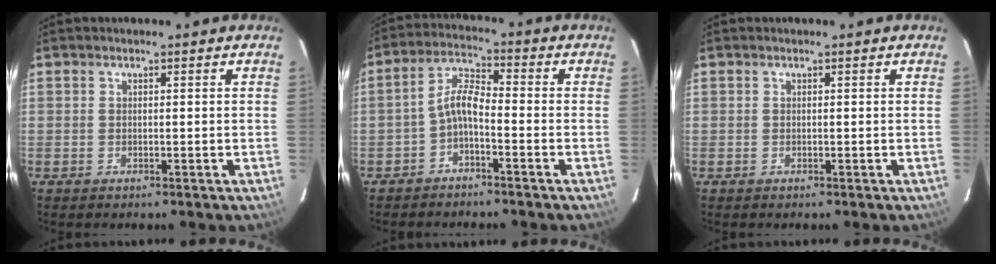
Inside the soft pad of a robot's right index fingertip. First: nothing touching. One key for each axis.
{"total": 4.8, "fx": -2.6, "fy": 1.5, "fz": 3.7, "tx": -0.088, "ty": 0.018, "tz": -0.052}
{"total": 0.0}